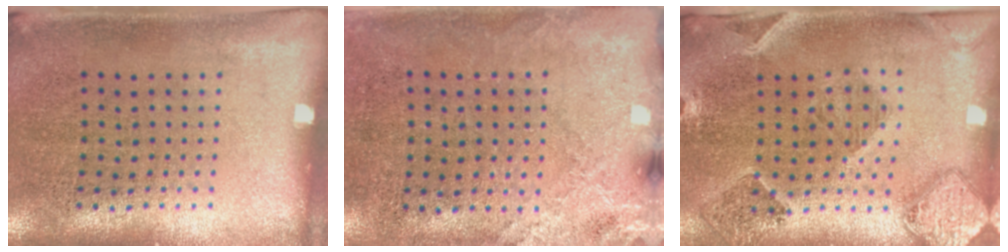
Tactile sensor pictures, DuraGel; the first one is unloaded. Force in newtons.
{"total": 2.5, "press": 2.1, "slide": 1.4}
{"total": 1.5, "press": 1.5, "slide": 0.2}